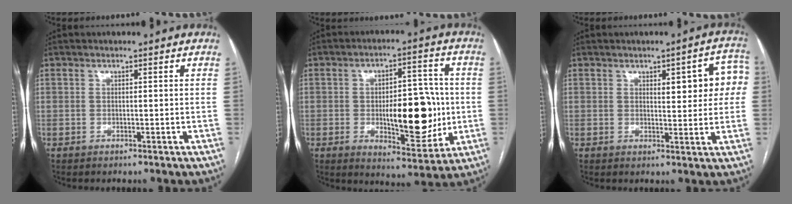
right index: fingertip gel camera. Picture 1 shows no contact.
{"total": 13.9, "force": [-1.2, 5.3, 12.7], "torque": [-0.179, 0.009, -0.008]}
{"total": 8.0, "force": [1.9, 2.5, 7.4], "torque": [-0.078, 0.020, 0.021]}